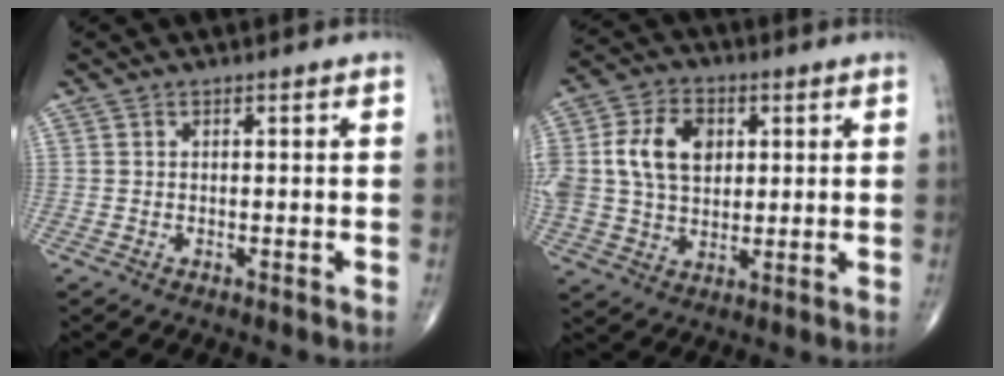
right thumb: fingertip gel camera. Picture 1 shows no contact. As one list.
[{"total": 14.3, "force": [2.9, 10.4, 9.5], "torque": [-0.179, 0.005, 0.053]}]